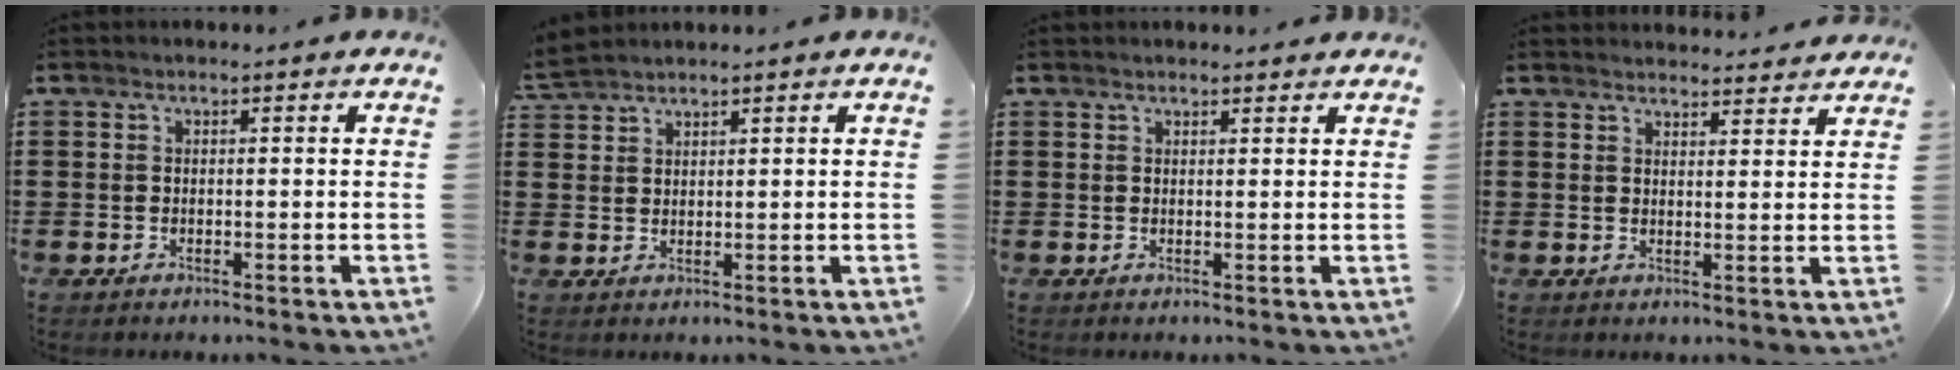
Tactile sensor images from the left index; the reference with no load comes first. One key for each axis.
{"total": 2.3, "fx": 2.3, "fy": 0.2, "fz": 0.3, "tx": -0.012, "ty": -0.001, "tz": 0.046}
{"total": 1.1, "fx": 1.1, "fy": 0.1, "fz": 0.2, "tx": -0.005, "ty": 0.000, "tz": 0.021}
{"total": 2.8, "fx": 2.8, "fy": 0.2, "fz": 0.1, "tx": -0.002, "ty": -0.013, "tz": 0.051}